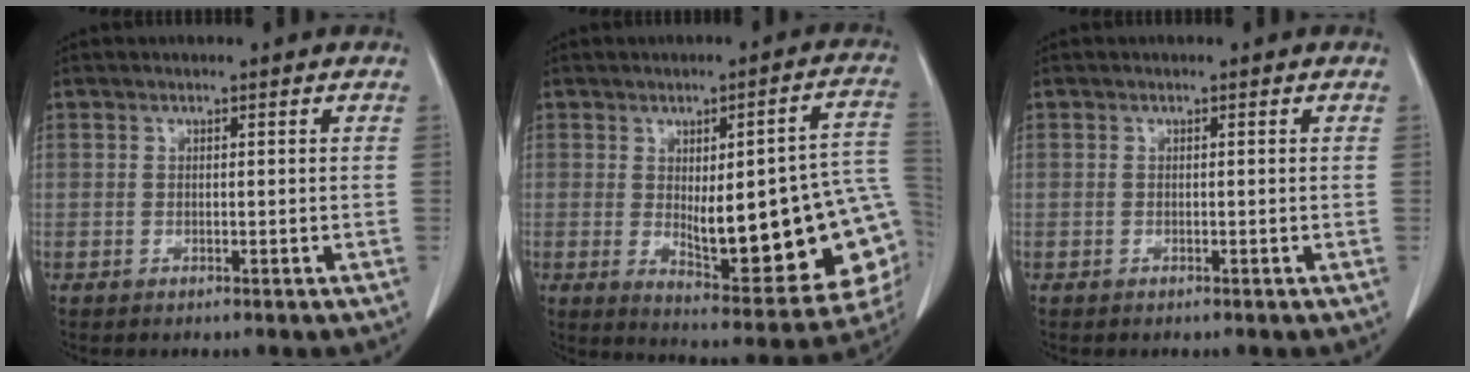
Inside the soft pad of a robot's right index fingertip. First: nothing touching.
{"total": 22.6, "force": [-1.5, 5.5, 21.8], "torque": [-0.217, 0.010, 0.005]}
{"total": 0.0}